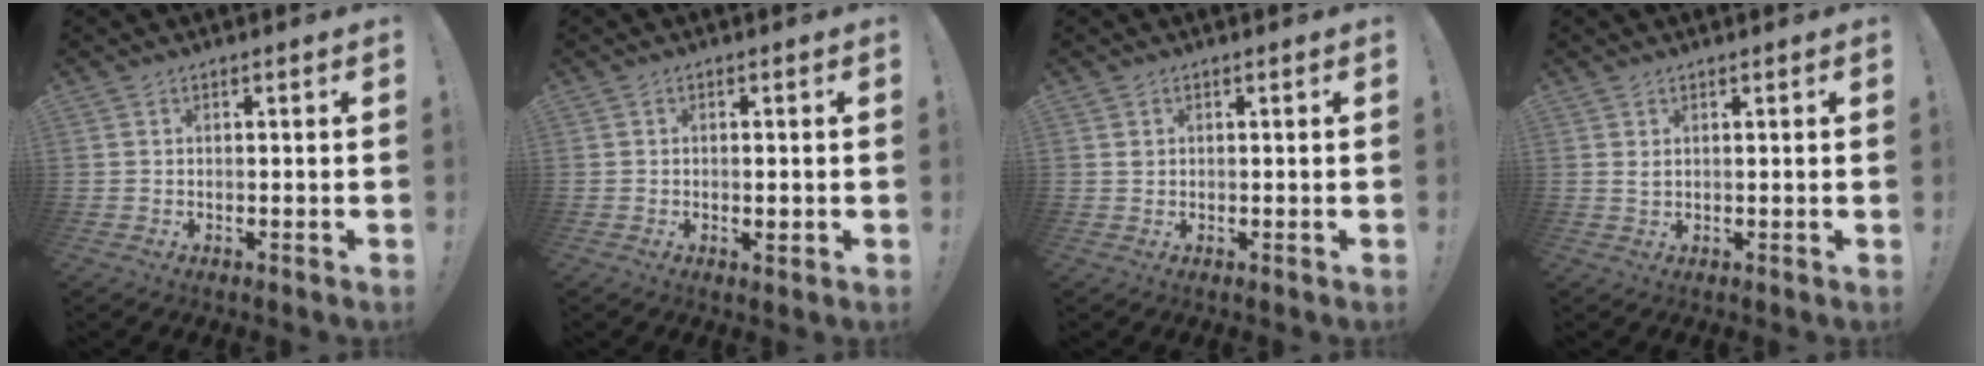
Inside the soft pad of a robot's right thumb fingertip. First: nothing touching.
{"total": 1.5, "force": [-0.3, 0.5, 1.4], "torque": [-0.021, 0.002, -0.005]}
{"total": 0.7, "force": [0.4, 0.5, 0.2], "torque": [-0.001, -0.001, 0.007]}
{"total": 1.4, "force": [0.8, 0.0, 1.1], "torque": [-0.023, -0.001, 0.015]}